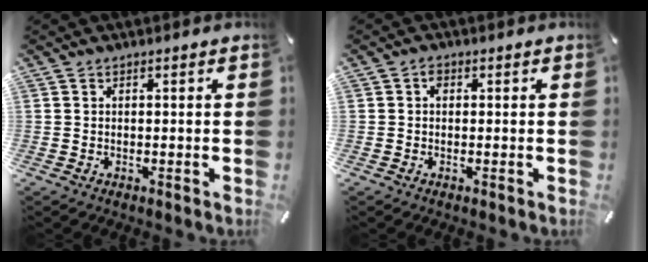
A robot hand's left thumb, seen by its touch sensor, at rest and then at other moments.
{"total": 1.3, "force": [0.2, 1.0, 0.8], "torque": [-0.017, 0.006, 0.001]}